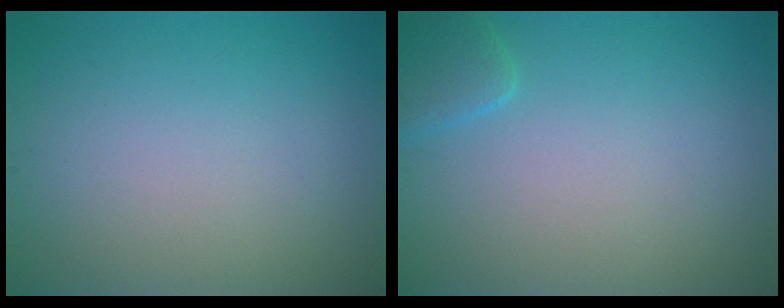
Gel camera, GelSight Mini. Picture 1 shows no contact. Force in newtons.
{"total": 2.1, "press": 2.1, "slide": 0.2}